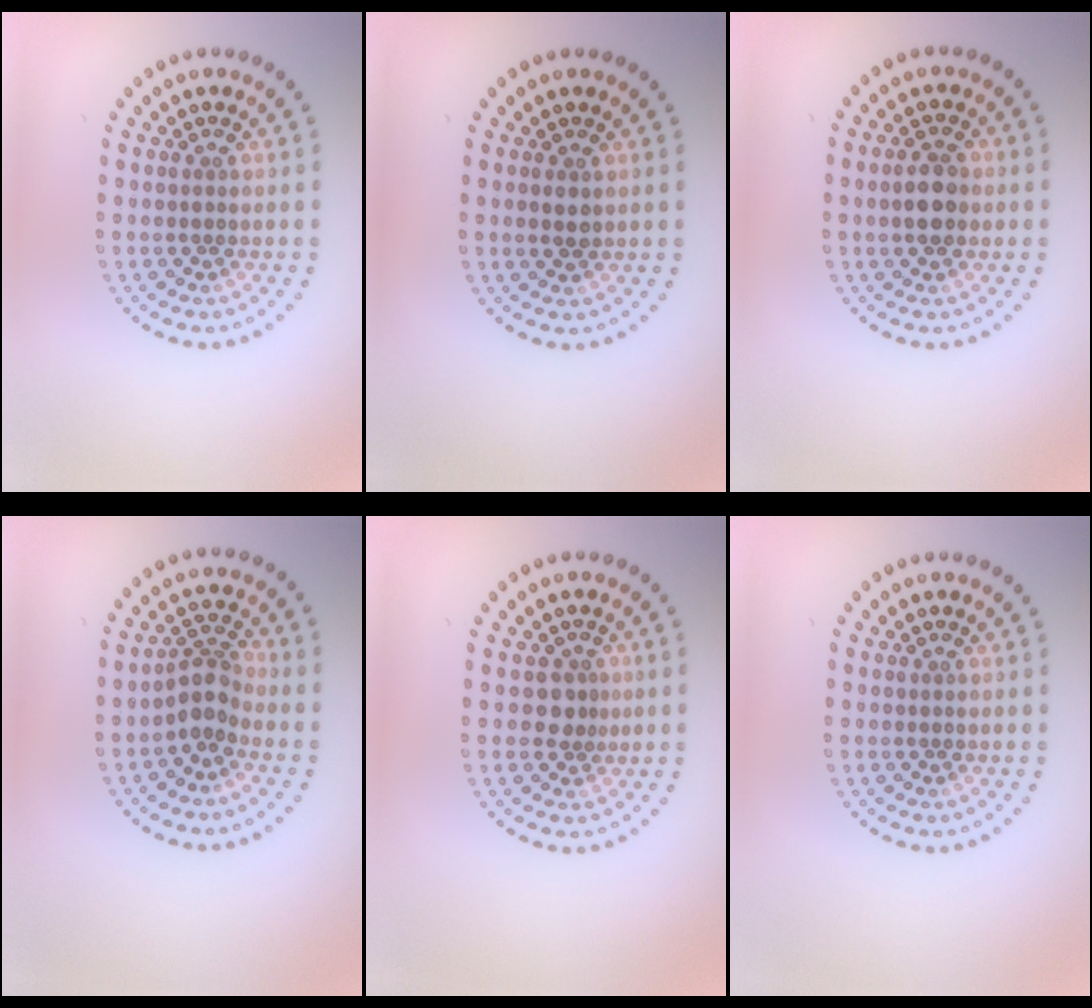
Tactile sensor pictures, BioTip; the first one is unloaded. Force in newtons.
{"total": 1.3, "press": 1.3, "slide": 0.0}
{"total": 3.2, "press": 3.2, "slide": 0.2}
{"total": 2.7, "press": 2.1, "slide": 1.7}
{"total": 1.8, "press": 1.5, "slide": 1.1}
{"total": 0.0}